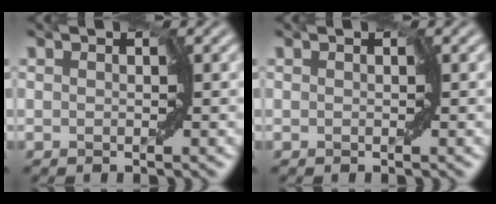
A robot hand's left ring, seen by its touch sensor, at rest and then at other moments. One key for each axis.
{"total": 0.0}